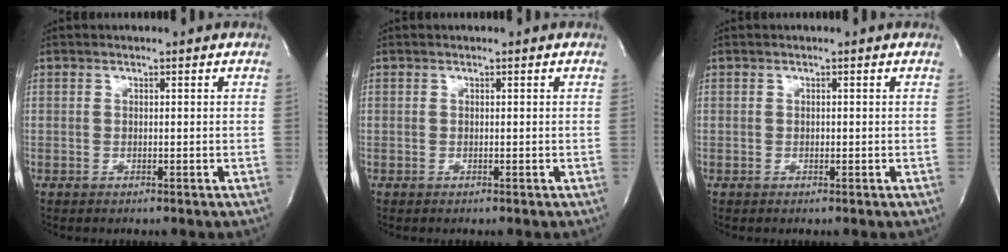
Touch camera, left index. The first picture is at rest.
{"total": 0.0}
{"total": 0.0}